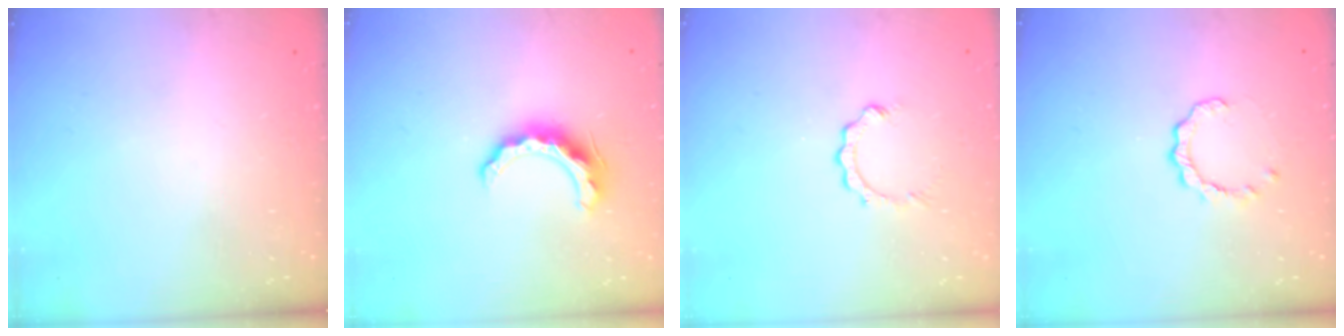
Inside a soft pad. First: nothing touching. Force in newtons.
{"total": 10.1, "press": 10.1, "slide": 0.6}
{"total": 2.4, "press": 2.4, "slide": 0.3}
{"total": 2.5, "press": 2.5, "slide": 0.3}